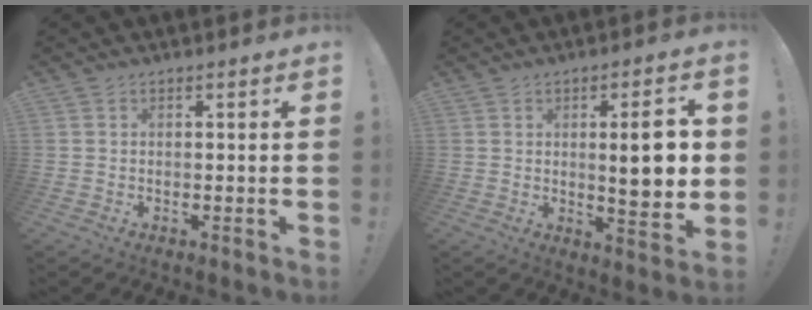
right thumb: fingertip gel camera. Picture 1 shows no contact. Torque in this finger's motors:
{"motor_torque": [0.24, 0.28, 0.47, 0.44, 0.11]}